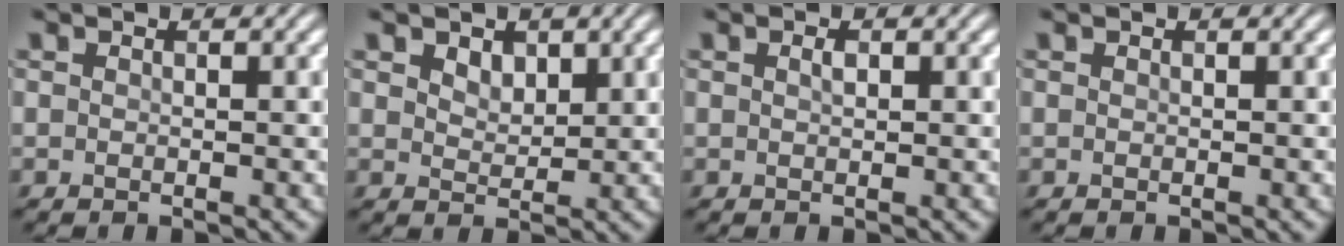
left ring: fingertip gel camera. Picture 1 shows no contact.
{"total": 1.9, "force": [1.2, 1.2, 0.9], "torque": [-0.019, -0.006, 0.019]}
{"total": 0.8, "force": [0.4, 0.3, 0.6], "torque": [-0.014, 0.001, 0.007]}
{"total": 0.0}